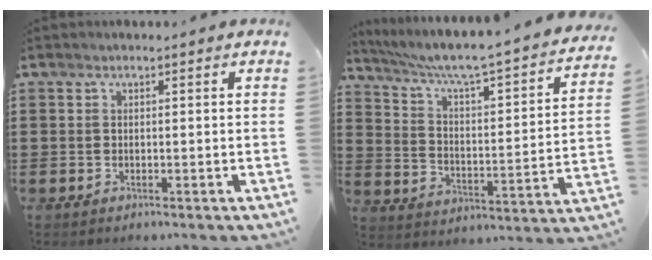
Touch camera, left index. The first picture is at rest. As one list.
[{"total": 4.8, "force": [3.7, 0.1, 3.1], "torque": [-0.078, -0.044, 0.052]}]